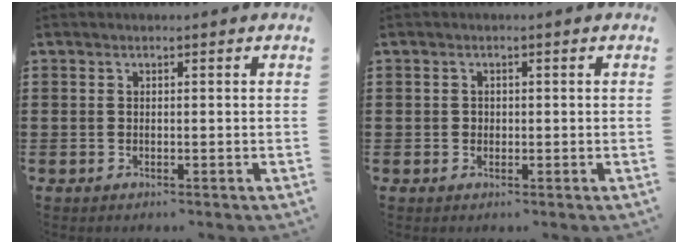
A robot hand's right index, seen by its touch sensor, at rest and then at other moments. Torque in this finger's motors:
{"motor_torque": [0.13, 0.05, 0.08, 0.03]}